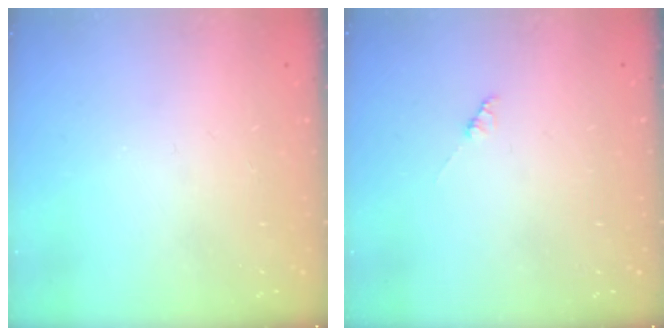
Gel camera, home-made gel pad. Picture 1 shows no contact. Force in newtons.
{"total": 1.4, "press": 1.4, "slide": 0.2}